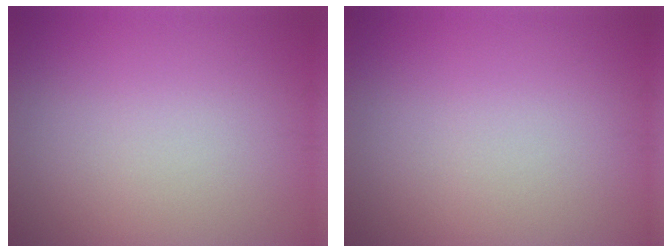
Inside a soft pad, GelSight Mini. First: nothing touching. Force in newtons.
{"total": 0.0}